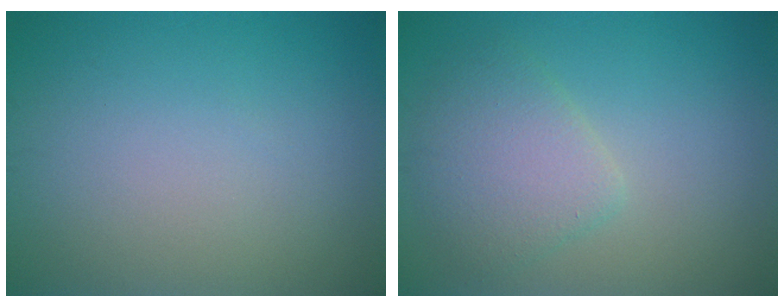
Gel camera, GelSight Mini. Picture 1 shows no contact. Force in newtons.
{"total": 3.7, "press": 3.7, "slide": 0.2}